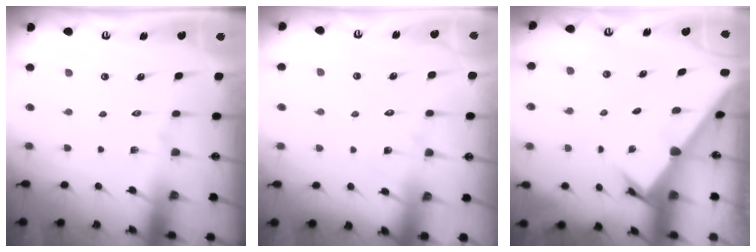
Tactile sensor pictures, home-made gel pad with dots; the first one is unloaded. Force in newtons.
{"total": 6.1, "press": 6.1, "slide": 0.5}
{"total": 1.9, "press": 1.9, "slide": 0.1}